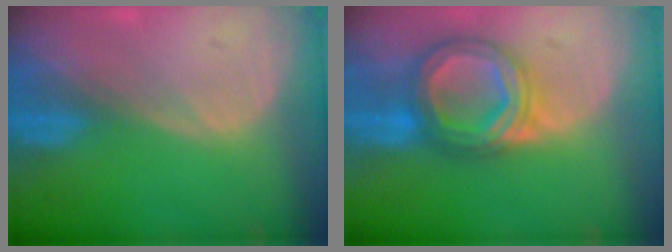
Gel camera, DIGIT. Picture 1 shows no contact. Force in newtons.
{"total": 8.4, "press": 8.4, "slide": 0.8}